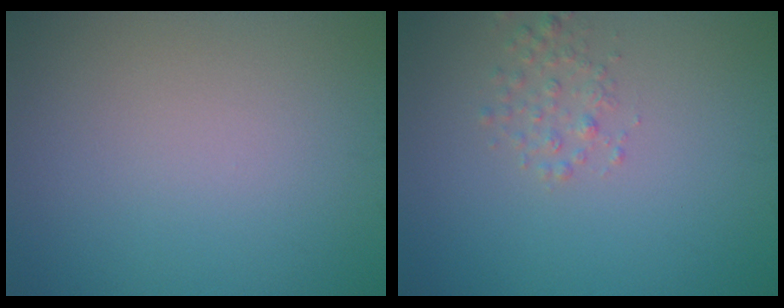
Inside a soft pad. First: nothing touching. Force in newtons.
{"total": 1.5, "press": 1.5, "slide": 0.1}